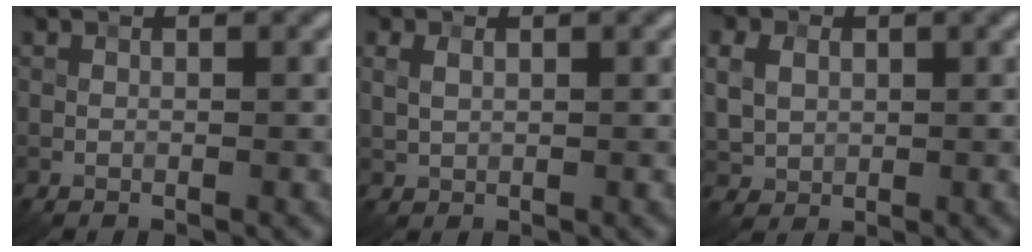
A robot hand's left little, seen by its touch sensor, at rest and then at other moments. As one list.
[{"total": 1.5, "force": [0.6, 0.9, 1.0], "torque": [-0.024, 0.001, 0.013]}, {"total": 3.9, "force": [1.2, 3.1, 2.1], "torque": [-0.059, 0.009, 0.019]}]